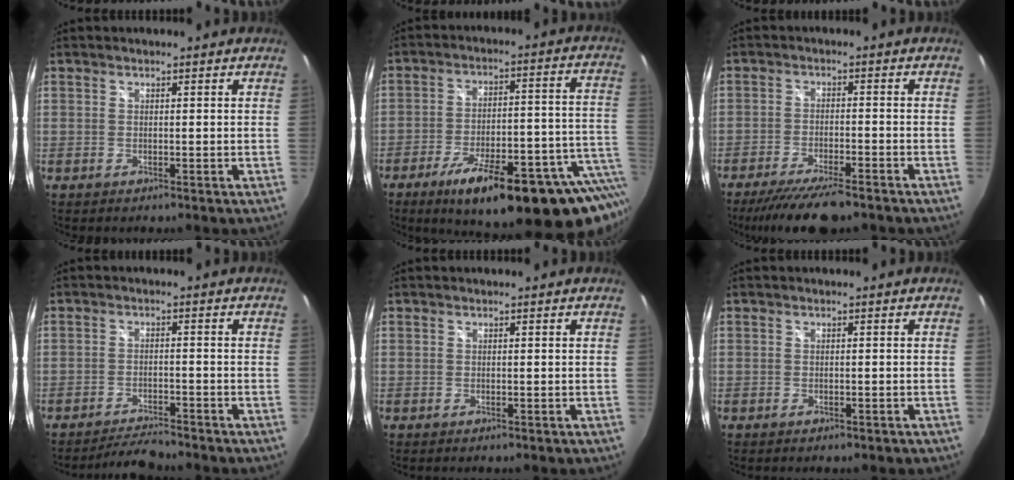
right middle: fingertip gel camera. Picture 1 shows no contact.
{"total": 26.9, "force": [-17.0, 7.0, 19.6], "torque": [-0.253, -0.024, -0.225]}
{"total": 11.5, "force": [-9.5, 2.2, 6.1], "torque": [-0.132, -0.029, -0.154]}
{"total": 5.4, "force": [-5.2, 0.5, 1.3], "torque": [-0.040, -0.003, -0.086]}
{"total": 0.0}
{"total": 1.7, "force": [-1.1, 0.9, 0.9], "torque": [-0.013, -0.003, -0.013]}